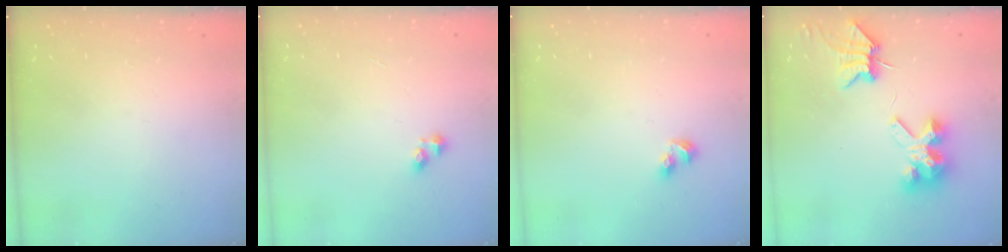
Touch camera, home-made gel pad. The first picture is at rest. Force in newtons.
{"total": 2.6, "press": 2.6, "slide": 0.4}
{"total": 3.7, "press": 3.7, "slide": 0.4}
{"total": 7.0, "press": 7.0, "slide": 0.9}